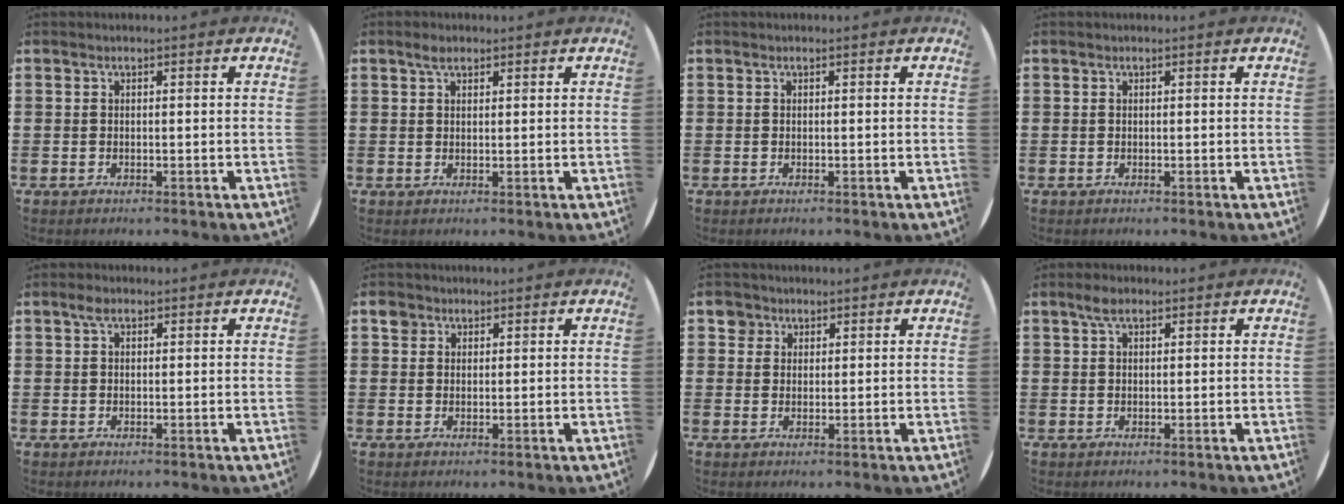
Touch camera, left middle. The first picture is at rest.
{"total": 1.8, "force": [1.3, 0.9, 0.9], "torque": [-0.011, 0.003, 0.023]}
{"total": 0.0}
{"total": 0.0}
{"total": 1.5, "force": [0.9, 0.9, 0.9], "torque": [-0.012, 0.003, 0.015]}
{"total": 1.9, "force": [1.4, 1.3, 0.2], "torque": [0.011, -0.001, 0.024]}
{"total": 2.6, "force": [1.9, 1.8, 0.1], "torque": [0.008, 0.001, 0.033]}
{"total": 2.3, "force": [1.5, 1.1, 1.4], "torque": [-0.022, 0.004, 0.024]}